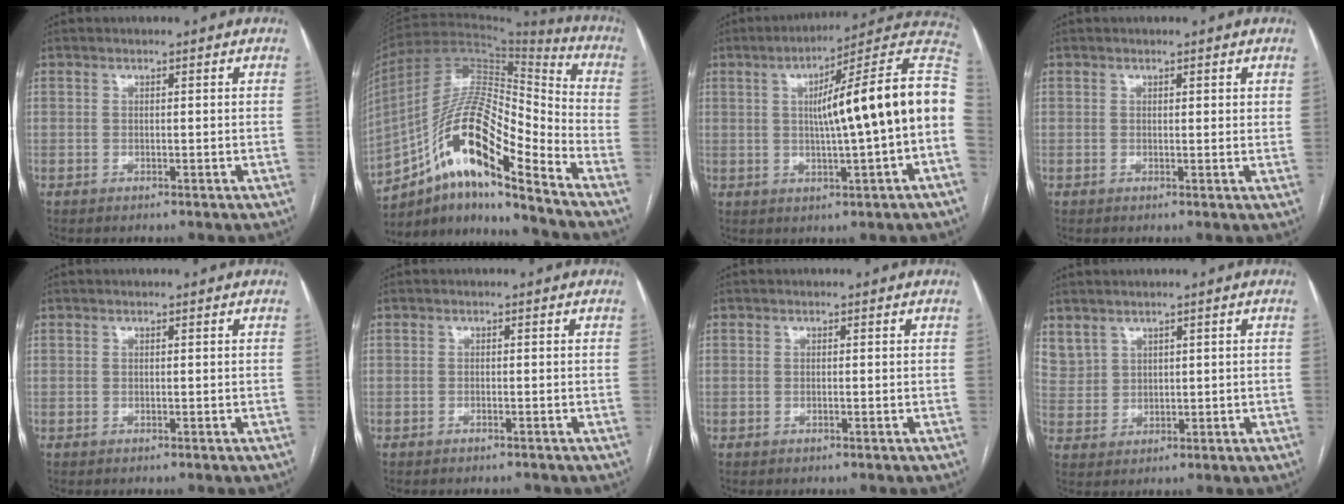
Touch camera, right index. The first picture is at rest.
{"total": 19.1, "force": [-10.4, 3.7, 15.5], "torque": [-0.301, 0.017, -0.179]}
{"total": 17.8, "force": [0.9, -0.1, 17.8], "torque": [-0.232, 0.035, 0.006]}
{"total": 1.0, "force": [0.6, 0.3, 0.7], "torque": [-0.012, -0.002, 0.007]}
{"total": 0.0}
{"total": 0.7, "force": [-0.7, 0.2, 0.1], "torque": [-0.009, -0.001, -0.007]}
{"total": 0.0}
{"total": 4.5, "force": [3.3, 2.9, 0.8], "torque": [-0.020, 0.007, 0.080]}